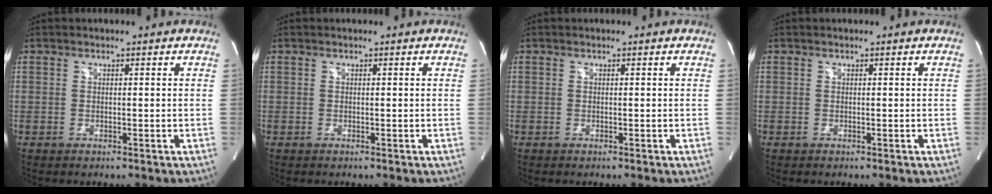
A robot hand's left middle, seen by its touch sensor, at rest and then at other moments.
{"total": 0.0}
{"total": 0.0}
{"total": 0.0}